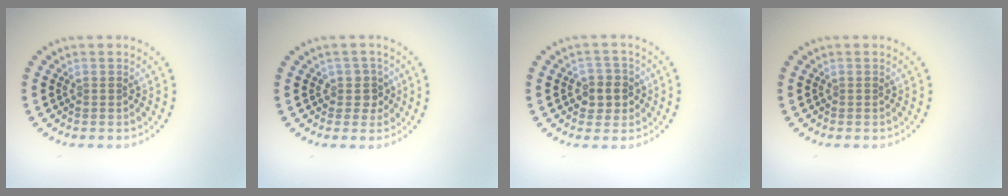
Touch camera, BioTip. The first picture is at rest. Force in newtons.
{"total": 1.8, "press": 1.6, "slide": 0.9}
{"total": 2.7, "press": 2.5, "slide": 0.8}
{"total": 0.0}